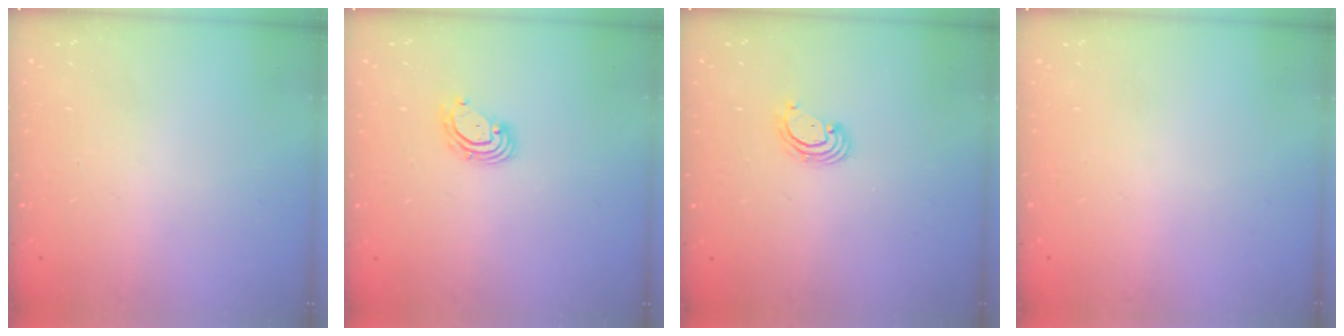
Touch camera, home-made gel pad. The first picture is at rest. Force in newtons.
{"total": 4.5, "press": 4.5, "slide": 0.5}
{"total": 2.4, "press": 2.4, "slide": 0.2}
{"total": 0.0}